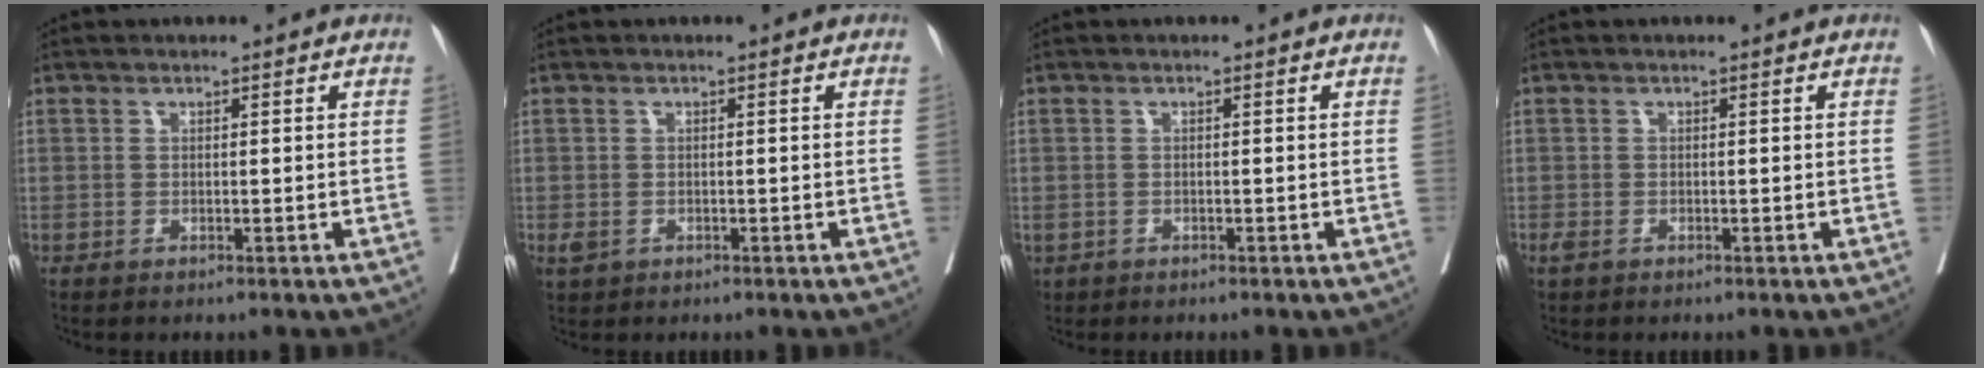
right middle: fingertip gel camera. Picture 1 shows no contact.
{"total": 1.6, "force": [-0.6, 1.2, 0.8], "torque": [-0.016, 0.001, -0.004]}
{"total": 1.3, "force": [-0.8, 0.9, 0.5], "torque": [-0.012, 0.001, -0.010]}
{"total": 1.1, "force": [-0.6, 0.7, 0.6], "torque": [-0.017, -0.001, -0.008]}